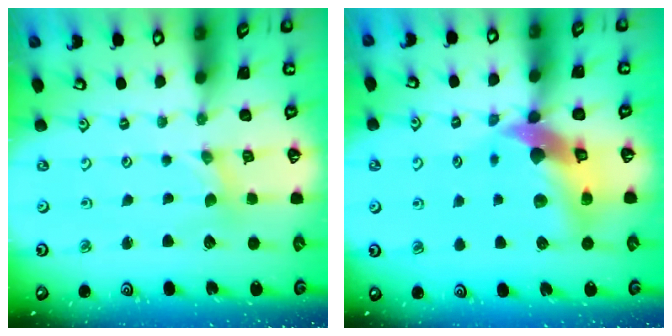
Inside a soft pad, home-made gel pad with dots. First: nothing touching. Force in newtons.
{"total": 13.7, "press": 13.6, "slide": 1.9}